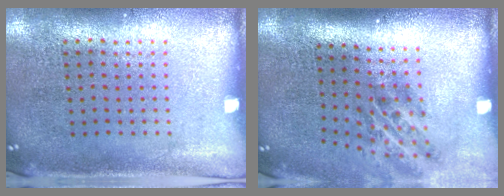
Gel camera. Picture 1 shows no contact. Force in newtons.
{"total": 2.1, "press": 1.3, "slide": 1.6}